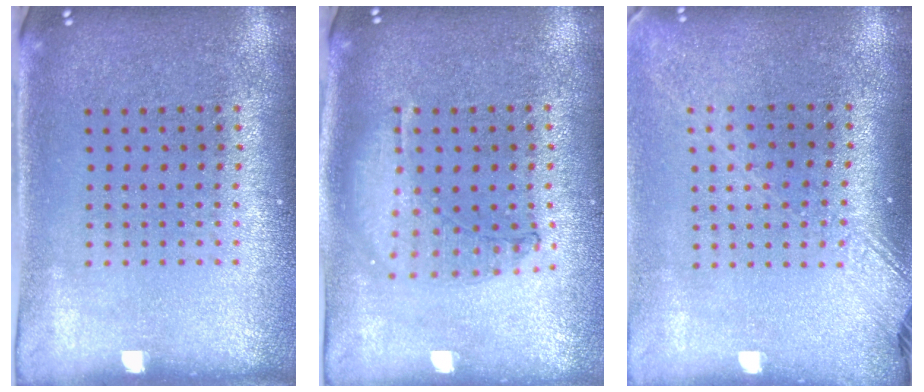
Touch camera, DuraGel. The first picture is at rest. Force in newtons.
{"total": 0.9, "press": 0.9, "slide": 0.2}
{"total": 1.8, "press": 1.4, "slide": 1.0}